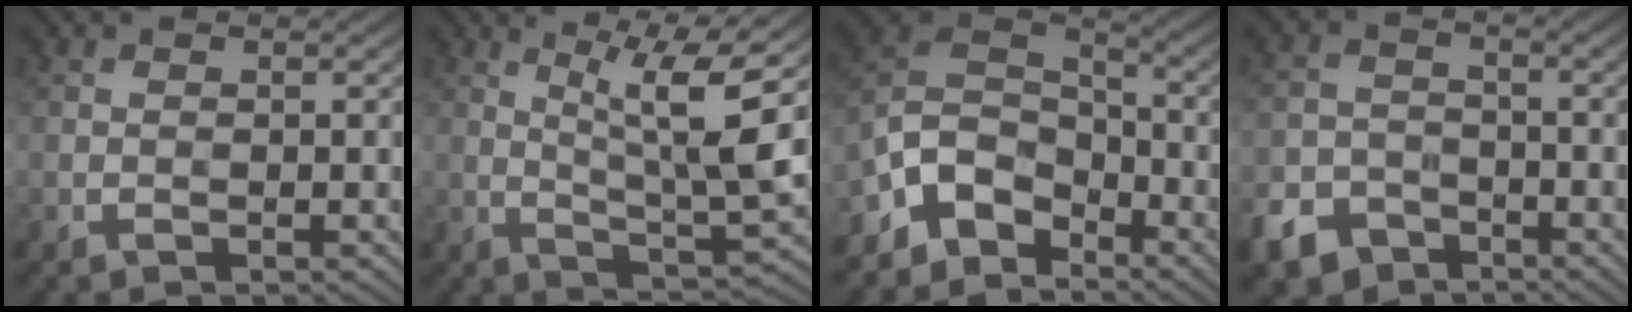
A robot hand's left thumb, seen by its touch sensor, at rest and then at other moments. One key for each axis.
{"total": 9.2, "fx": 3.4, "fy": 1.1, "fz": 8.5, "tx": -0.144, "ty": 0.008, "tz": 0.063}
{"total": 8.2, "fx": -5.5, "fy": 5.1, "fz": 3.3, "tx": -0.079, "ty": 0.002, "tz": -0.119}
{"total": 6.4, "fx": -4.4, "fy": 4.1, "fz": 2.2, "tx": -0.051, "ty": -0.018, "tz": -0.089}